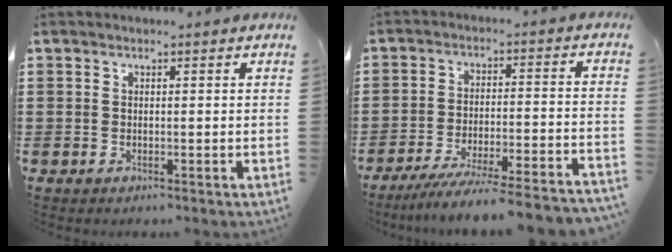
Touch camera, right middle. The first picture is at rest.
{"total": 7.0, "force": [-6.4, -0.8, 2.7], "torque": [-0.046, -0.010, -0.124]}